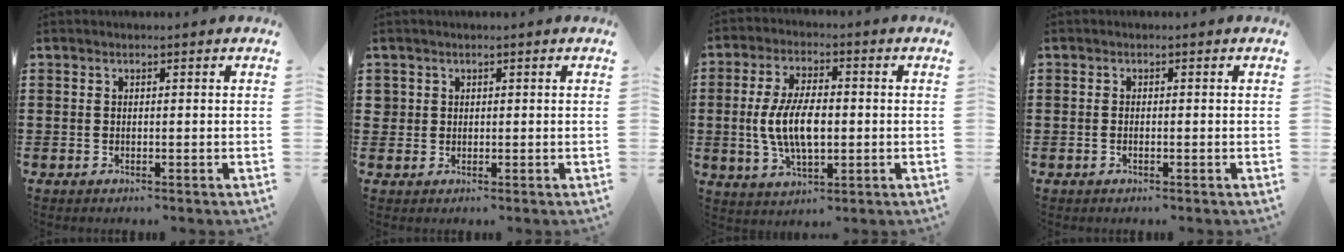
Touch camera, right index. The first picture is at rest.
{"total": 1.4, "force": [0.5, 1.3, 0.2], "torque": [-0.008, 0.005, 0.010]}
{"total": 8.9, "force": [-0.5, 4.1, 7.9], "torque": [-0.177, -0.003, -0.016]}
{"total": 0.6, "force": [-0.3, 0.0, 0.5], "torque": [-0.012, -0.007, -0.005]}